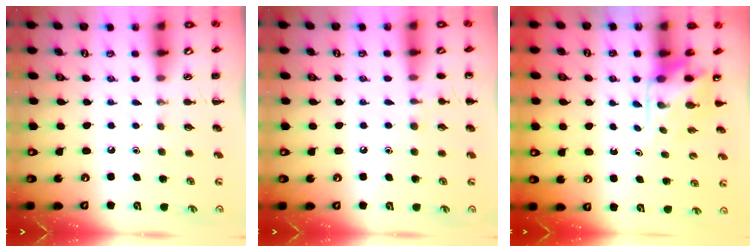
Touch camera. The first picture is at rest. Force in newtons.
{"total": 5.6, "press": 5.3, "slide": 1.7}
{"total": 4.2, "press": 4.2, "slide": 0.6}